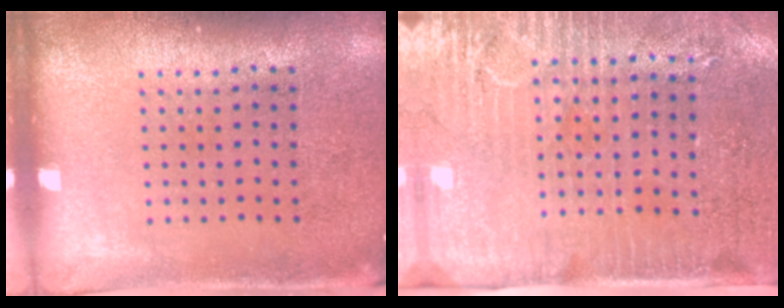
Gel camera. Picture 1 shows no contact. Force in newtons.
{"total": 3.2, "press": 2.8, "slide": 1.6}